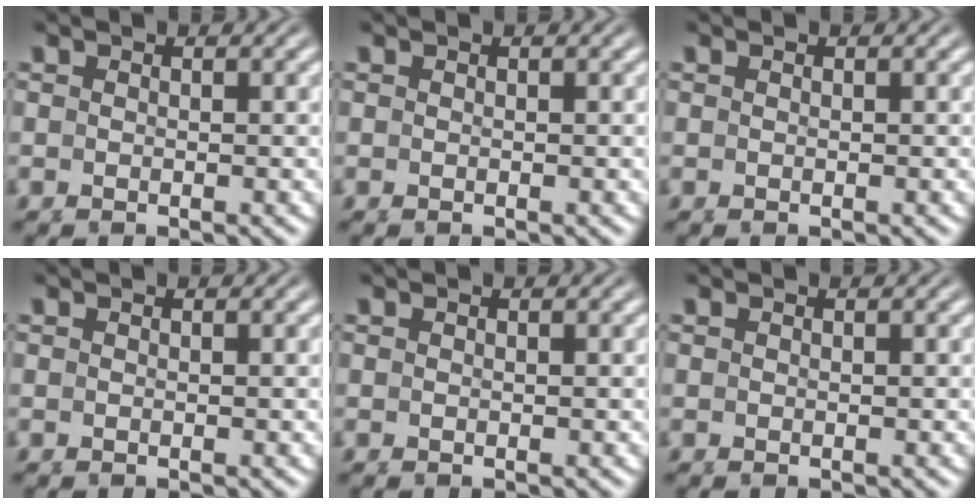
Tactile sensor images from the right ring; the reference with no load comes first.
{"total": 0.0}
{"total": 0.0}
{"total": 0.0}
{"total": 0.0}
{"total": 0.0}